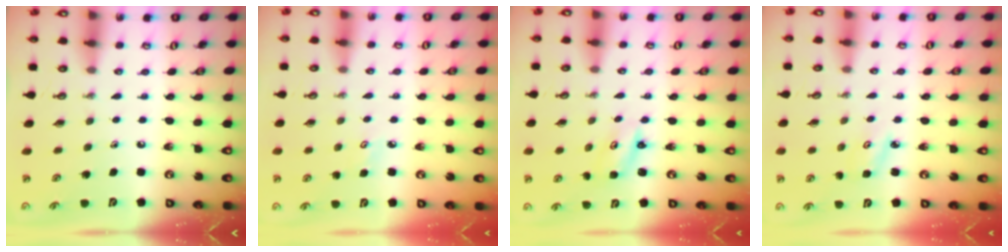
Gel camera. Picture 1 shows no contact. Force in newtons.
{"total": 3.3, "press": 3.3, "slide": 0.4}
{"total": 2.6, "press": 2.6, "slide": 0.3}
{"total": 3.9, "press": 3.8, "slide": 0.5}